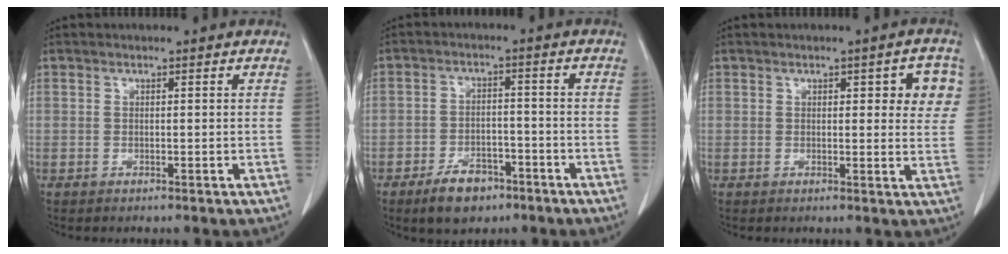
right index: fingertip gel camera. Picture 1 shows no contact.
{"total": 7.3, "force": [-4.8, 3.9, 3.9], "torque": [-0.070, 0.005, -0.074]}
{"total": 6.8, "force": [2.2, 2.5, 5.9], "torque": [-0.063, 0.013, 0.026]}